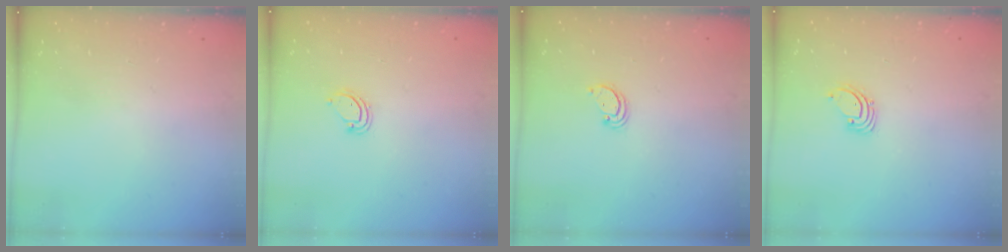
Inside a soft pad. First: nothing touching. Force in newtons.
{"total": 3.9, "press": 3.9, "slide": 0.4}
{"total": 2.2, "press": 2.2, "slide": 0.1}
{"total": 1.4, "press": 1.4, "slide": 0.1}